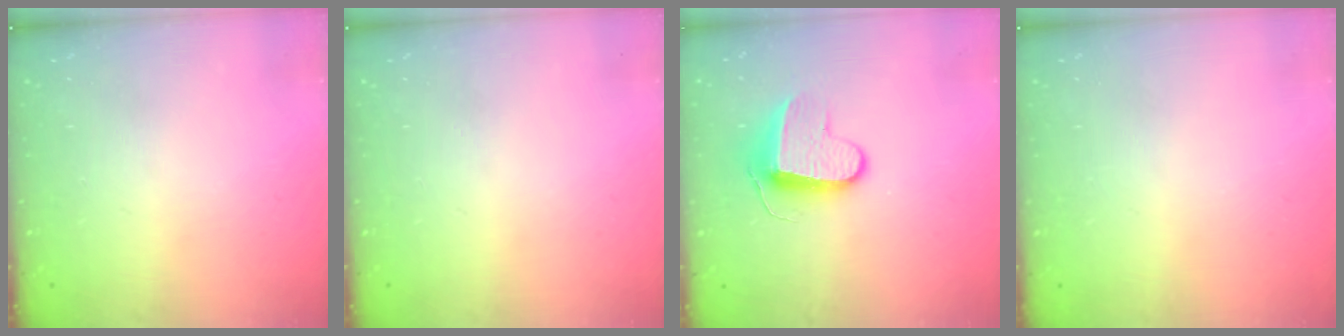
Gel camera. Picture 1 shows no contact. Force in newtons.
{"total": 0.0}
{"total": 9.3, "press": 9.3, "slide": 0.5}
{"total": 0.0}